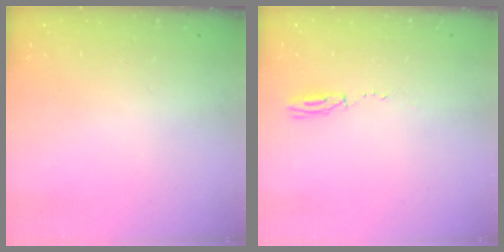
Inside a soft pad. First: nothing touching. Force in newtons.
{"total": 17.0, "press": 5.1, "slide": 16.2}